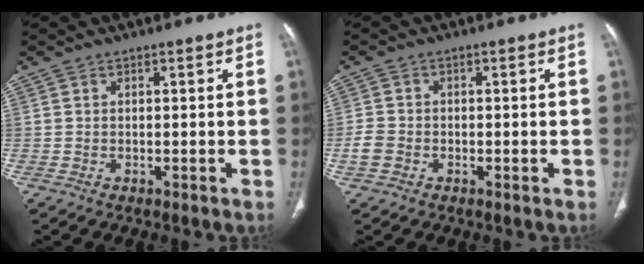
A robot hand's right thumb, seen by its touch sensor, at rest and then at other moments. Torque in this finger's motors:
{"motor_torque": [0.31, -0.04, 0.52, -0.38, 0.18]}